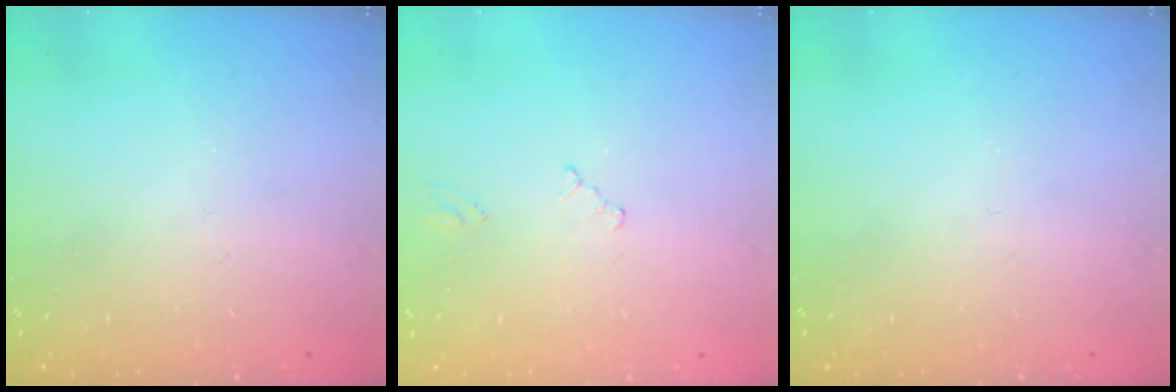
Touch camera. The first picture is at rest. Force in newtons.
{"total": 0.0}
{"total": 0.0}